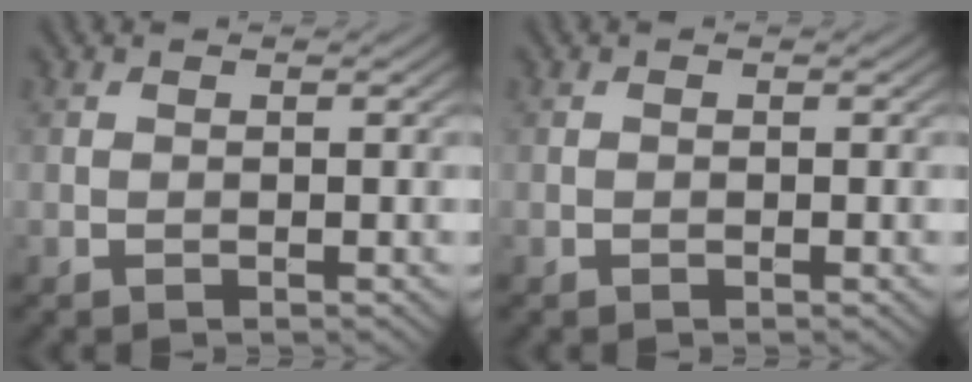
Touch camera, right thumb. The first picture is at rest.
{"total": 0.0}